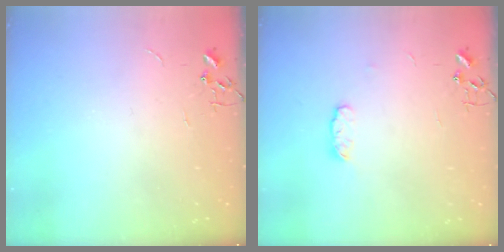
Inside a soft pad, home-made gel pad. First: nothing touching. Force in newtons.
{"total": 5.8, "press": 5.8, "slide": 0.3}